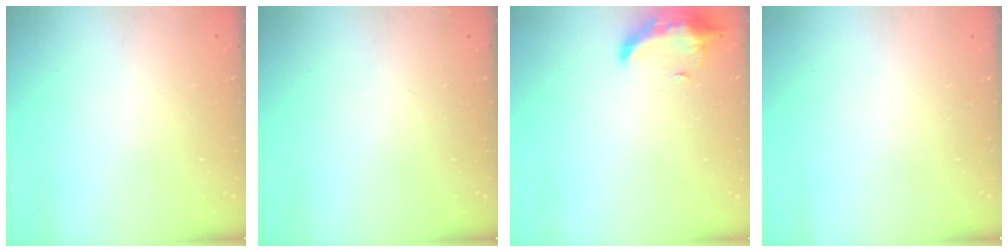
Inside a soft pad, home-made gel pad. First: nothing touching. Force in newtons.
{"total": 2.3, "press": 2.2, "slide": 0.8}
{"total": 12.2, "press": 9.7, "slide": 7.4}
{"total": 0.0}